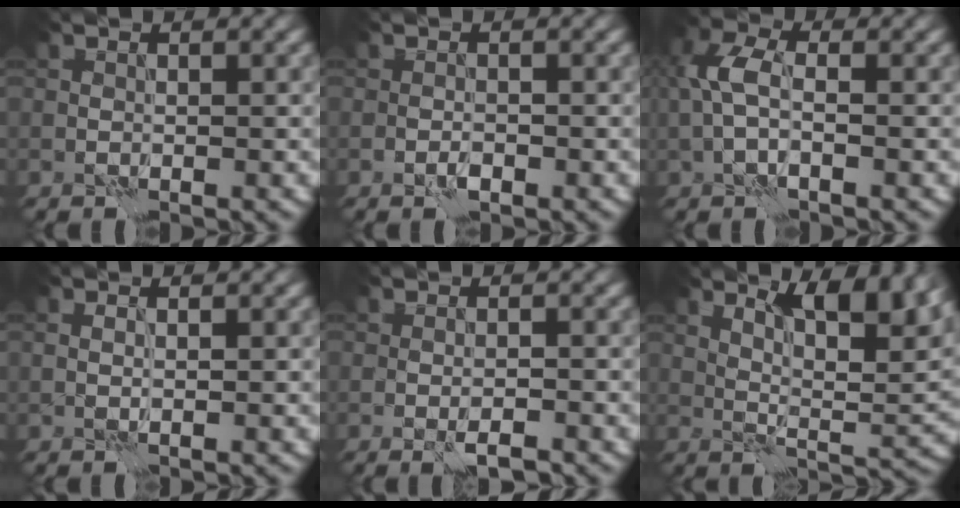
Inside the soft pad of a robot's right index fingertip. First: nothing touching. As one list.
[{"total": 1.2, "force": [-0.7, 0.5, 0.8], "torque": [-0.016, 0.001, -0.014]}, {"total": 3.8, "force": [-0.3, 2.0, 3.3], "torque": [-0.078, 0.011, -0.014]}, {"total": 0.6, "force": [0.2, 0.1, 0.6], "torque": [-0.013, 0.000, 0.002]}, {"total": 2.1, "force": [-1.2, 0.6, 1.7], "torque": [-0.033, -0.002, -0.019]}, {"total": 8.2, "force": [4.5, 2.0, 6.5], "torque": [-0.096, -0.003, 0.075]}]